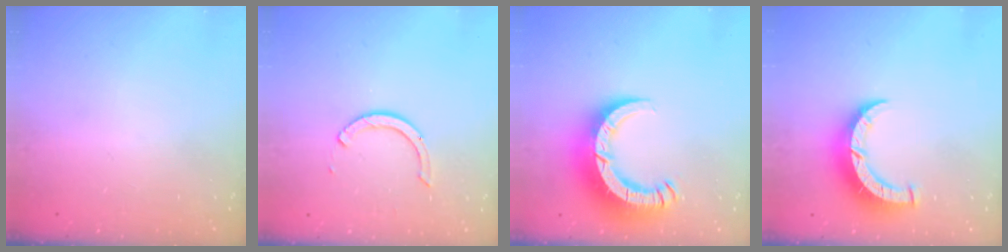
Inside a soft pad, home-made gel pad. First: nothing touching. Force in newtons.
{"total": 6.0, "press": 6.0, "slide": 0.5}
{"total": 13.1, "press": 13.0, "slide": 1.4}
{"total": 8.6, "press": 8.6, "slide": 0.5}